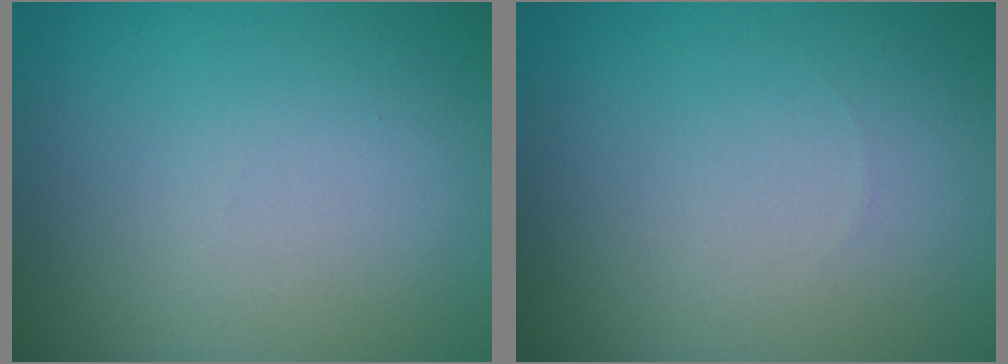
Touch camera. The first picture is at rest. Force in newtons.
{"total": 0.0}